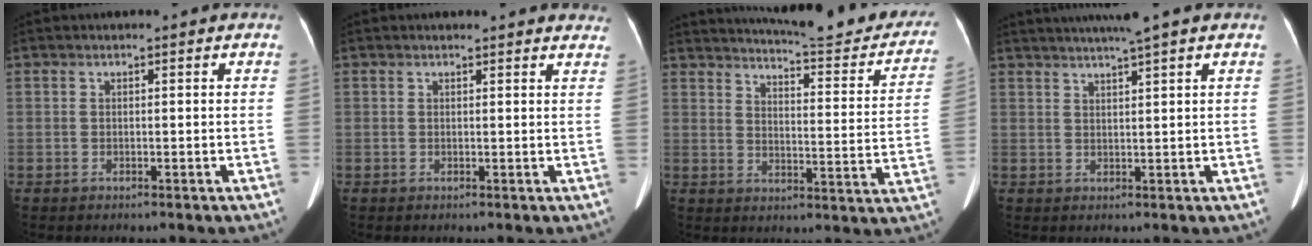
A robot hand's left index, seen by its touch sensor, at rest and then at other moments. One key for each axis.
{"total": 7.5, "fx": 7.2, "fy": 1.5, "fz": 1.3, "tx": 0.004, "ty": -0.001, "tz": 0.054}
{"total": 22.1, "fx": 20.0, "fy": 2.8, "fz": 8.9, "tx": -0.117, "ty": -0.056, "tz": 0.238}
{"total": 6.2, "fx": 5.0, "fy": -1.2, "fz": 3.5, "tx": -0.055, "ty": 0.017, "tz": 0.075}